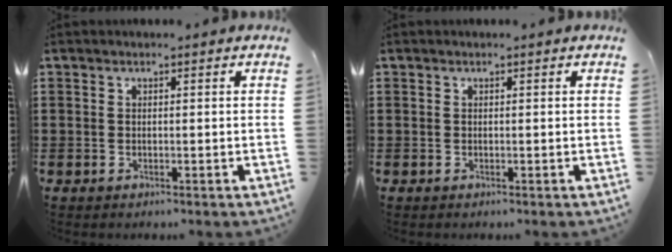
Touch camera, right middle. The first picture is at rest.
{"total": 0.0}